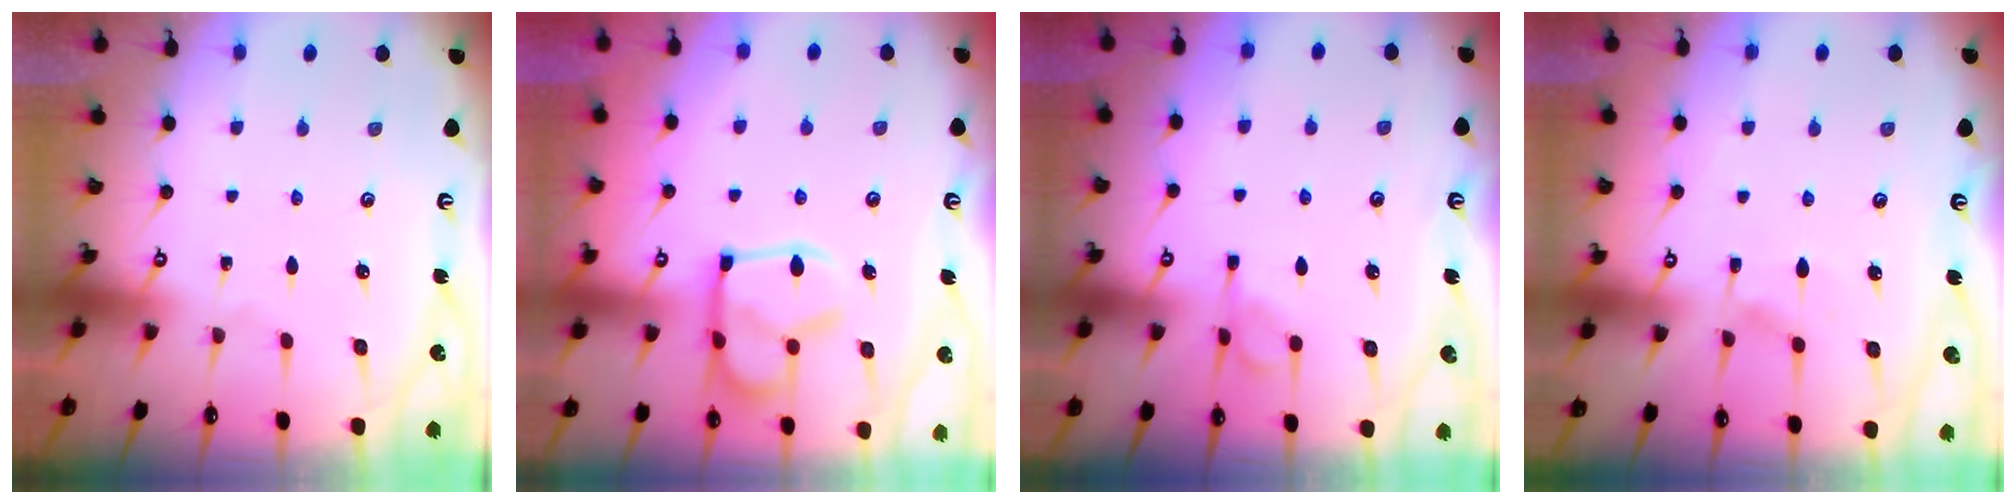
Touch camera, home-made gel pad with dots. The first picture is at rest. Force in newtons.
{"total": 15.0, "press": 15.0, "slide": 1.1}
{"total": 4.4, "press": 4.4, "slide": 0.6}
{"total": 6.4, "press": 6.4, "slide": 0.5}